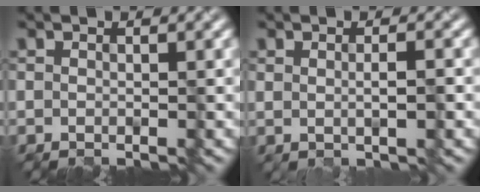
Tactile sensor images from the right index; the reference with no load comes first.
{"total": 1.2, "force": [0.3, 0.2, 1.2], "torque": [-0.017, -0.002, 0.008]}